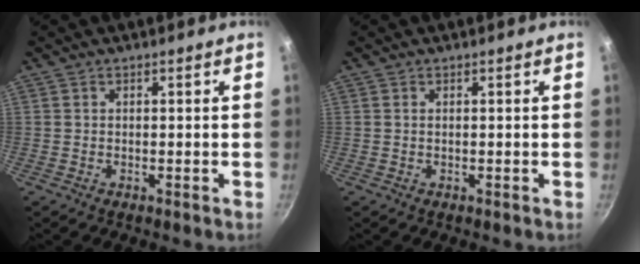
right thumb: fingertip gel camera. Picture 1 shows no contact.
{"total": 0.0}